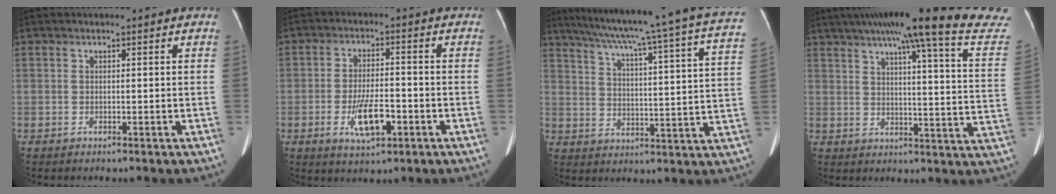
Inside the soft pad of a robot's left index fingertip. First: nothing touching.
{"total": 6.9, "force": [-2.7, 2.2, 6.0], "torque": [-0.114, -0.004, -0.043]}
{"total": 28.0, "force": [22.7, 0.2, 16.3], "torque": [-0.248, -0.034, 0.284]}
{"total": 27.7, "force": [23.3, 0.2, 15.1], "torque": [-0.196, -0.048, 0.279]}